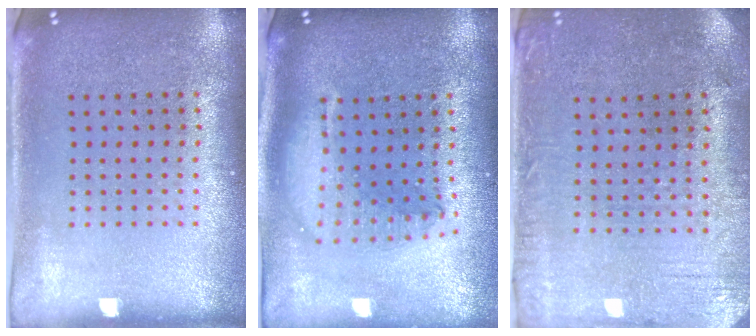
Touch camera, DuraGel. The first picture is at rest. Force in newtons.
{"total": 1.9, "press": 1.6, "slide": 1.2}
{"total": 0.6, "press": 0.3, "slide": 0.5}